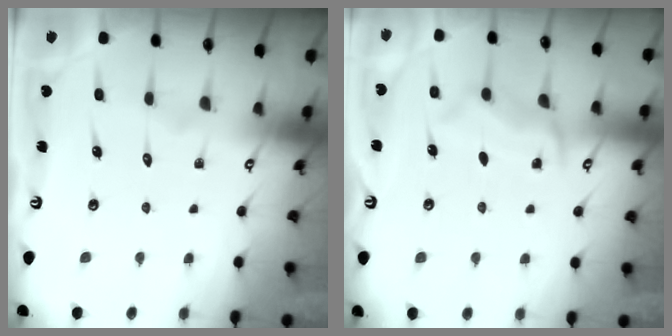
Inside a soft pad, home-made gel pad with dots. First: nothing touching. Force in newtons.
{"total": 7.1, "press": 7.0, "slide": 0.6}